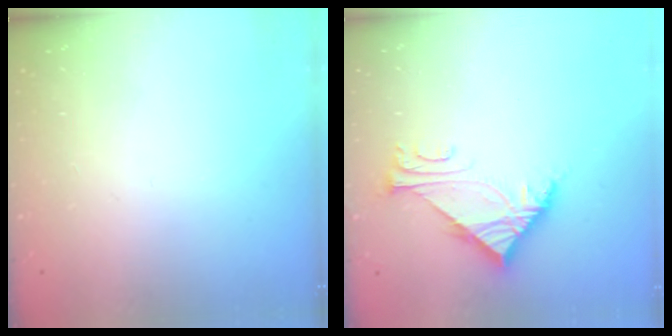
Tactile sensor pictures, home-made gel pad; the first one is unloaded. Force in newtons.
{"total": 7.0, "press": 7.0, "slide": 0.4}